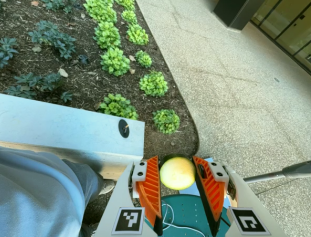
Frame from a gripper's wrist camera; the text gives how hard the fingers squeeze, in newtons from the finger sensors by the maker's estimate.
{"total": 8.9, "left": 8.8, "right": 9.0}